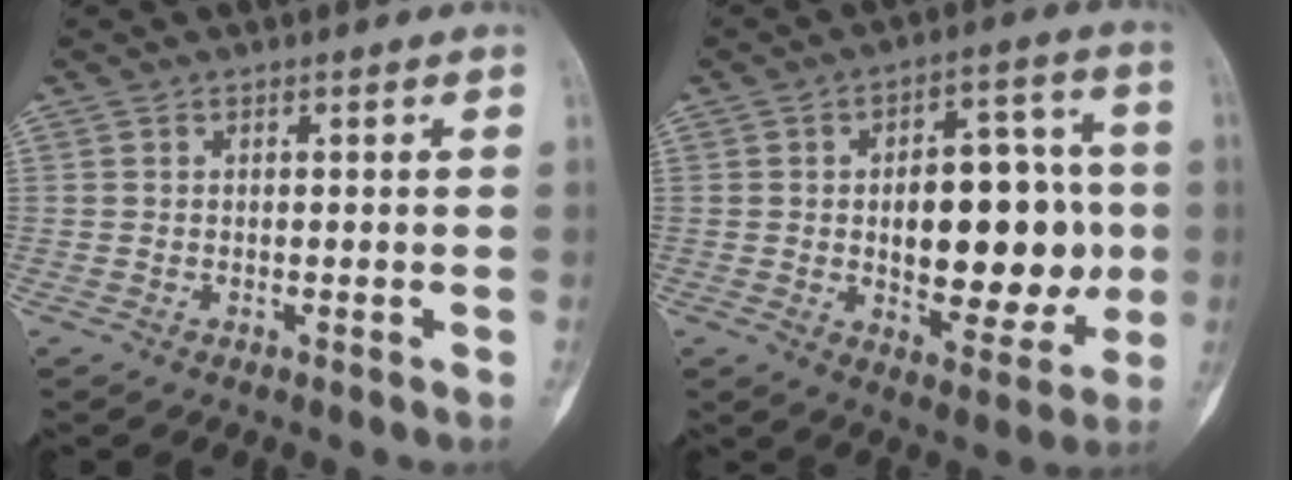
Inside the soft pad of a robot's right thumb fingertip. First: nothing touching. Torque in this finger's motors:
{"motor_torque": [1.10, 1.18, 0.20, 0.04, 0.39]}